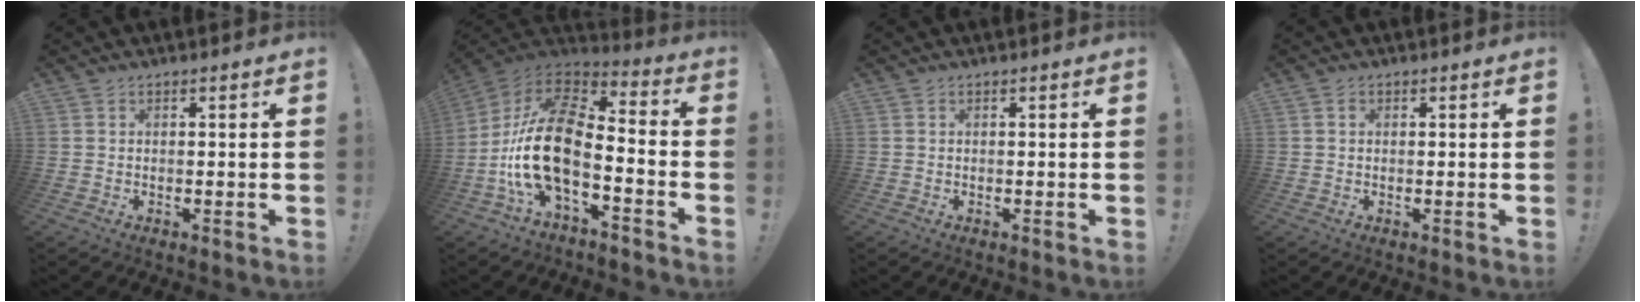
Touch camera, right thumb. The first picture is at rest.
{"total": 18.1, "force": [-4.7, 8.7, 15.1], "torque": [-0.310, 0.015, -0.079]}
{"total": 0.0}
{"total": 0.8, "force": [0.1, 0.7, 0.4], "torque": [-0.014, 0.006, 0.004]}